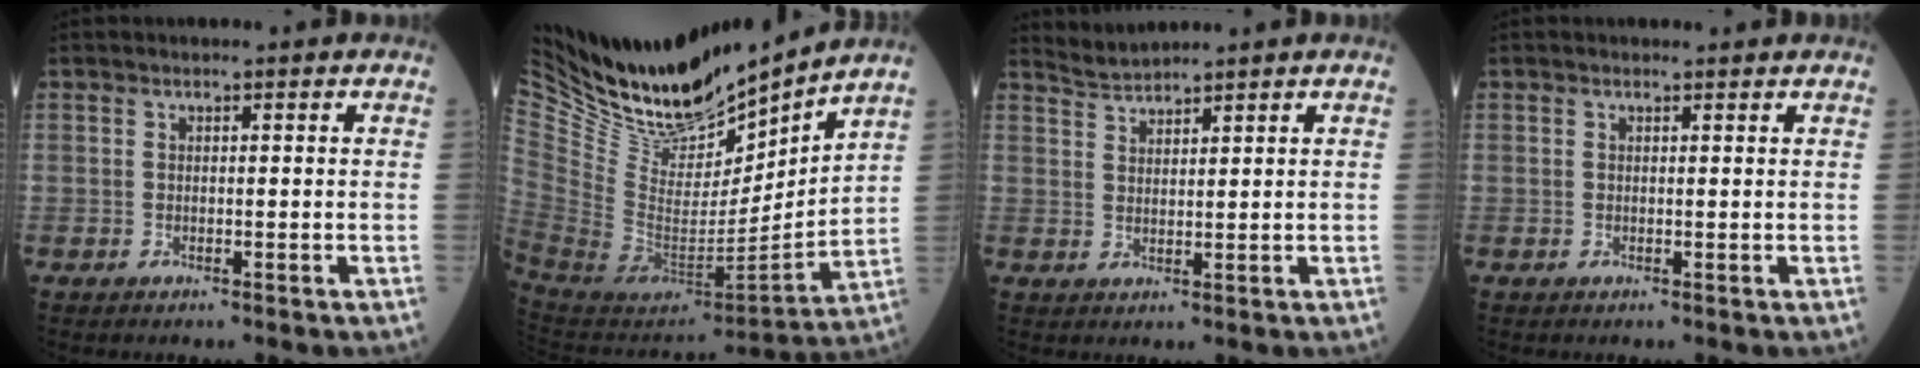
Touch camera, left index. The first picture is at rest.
{"total": 23.6, "force": [21.8, 4.3, 8.0], "torque": [-0.166, -0.057, 0.383]}
{"total": 2.7, "force": [2.6, -0.7, -0.5], "torque": [0.002, 0.001, 0.060]}
{"total": 2.5, "force": [2.4, 0.2, 0.6], "torque": [-0.008, 0.013, 0.027]}